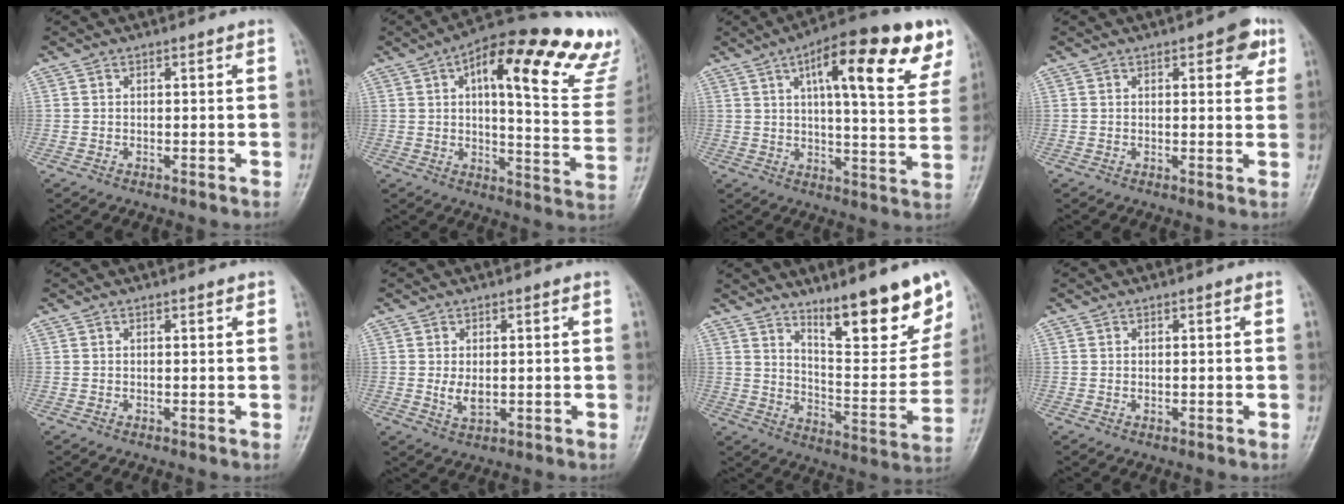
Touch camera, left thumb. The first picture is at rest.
{"total": 27.4, "force": [16.6, 7.8, 20.3], "torque": [-0.239, -0.047, 0.209]}
{"total": 21.2, "force": [10.2, 5.8, 17.6], "torque": [-0.220, -0.015, 0.139]}
{"total": 5.6, "force": [2.7, 2.3, 4.3], "torque": [-0.029, -0.007, 0.025]}
{"total": 1.0, "force": [0.7, 0.3, 0.6], "torque": [-0.007, -0.002, 0.008]}
{"total": 3.1, "force": [0.2, 1.8, 2.5], "torque": [-0.042, -0.010, 0.010]}
{"total": 17.4, "force": [11.9, 4.3, 11.9], "torque": [-0.126, -0.086, 0.192]}
{"total": 0.6, "force": [0.3, 0.3, 0.4], "torque": [-0.003, -0.002, 0.005]}